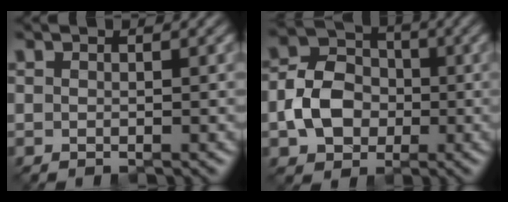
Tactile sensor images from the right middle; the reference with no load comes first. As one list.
[{"total": 5.3, "force": [-1.5, 4.2, 2.8], "torque": [-0.054, 0.005, -0.035]}]